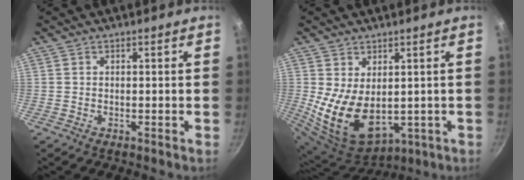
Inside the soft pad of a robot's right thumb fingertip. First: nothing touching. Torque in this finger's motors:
{"motor_torque": [-0.79, 1.22, 0.93, 0.86, 0.46]}